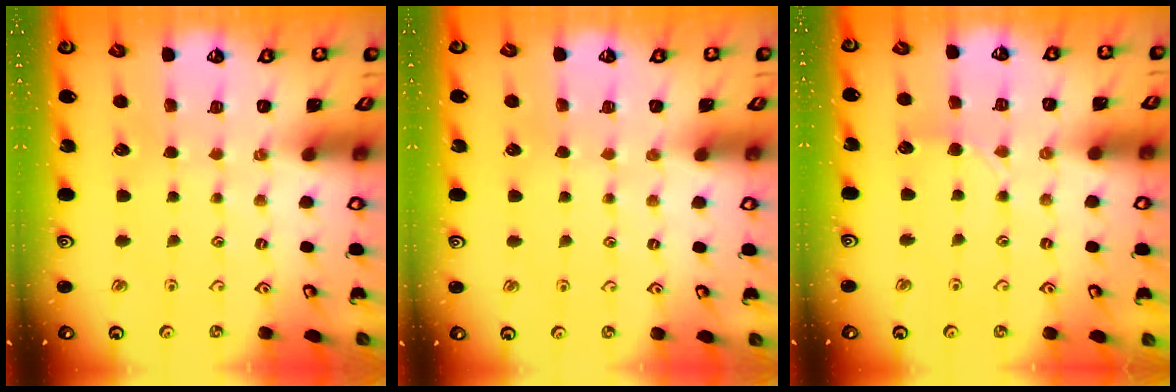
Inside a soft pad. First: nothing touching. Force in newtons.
{"total": 0.9, "press": 0.9, "slide": 0.1}
{"total": 4.5, "press": 4.4, "slide": 0.5}